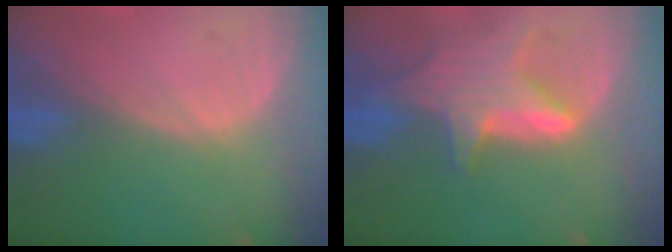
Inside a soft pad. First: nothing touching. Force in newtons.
{"total": 6.6, "press": 6.6, "slide": 0.2}